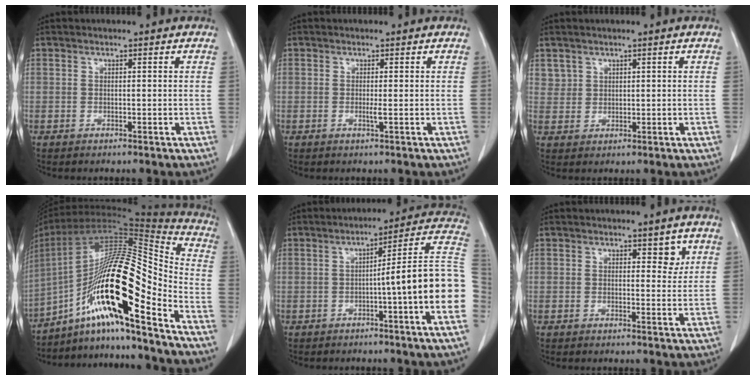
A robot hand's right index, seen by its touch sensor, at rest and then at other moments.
{"total": 0.9, "force": [-0.1, -0.2, 0.9], "torque": [-0.015, 0.000, -0.001]}
{"total": 2.4, "force": [1.5, 1.9, -0.1], "torque": [0.019, 0.006, 0.025]}
{"total": 23.8, "force": [-12.7, 2.6, 20.0], "torque": [-0.361, 0.011, -0.226]}
{"total": 15.1, "force": [-2.6, -1.1, 14.9], "torque": [-0.170, 0.026, -0.043]}
{"total": 2.5, "force": [1.3, 1.4, 1.7], "torque": [-0.011, -0.005, 0.016]}